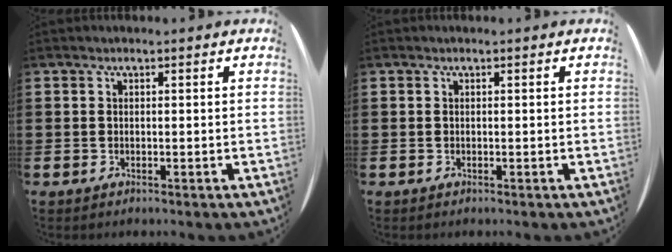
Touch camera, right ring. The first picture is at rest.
{"total": 0.0}